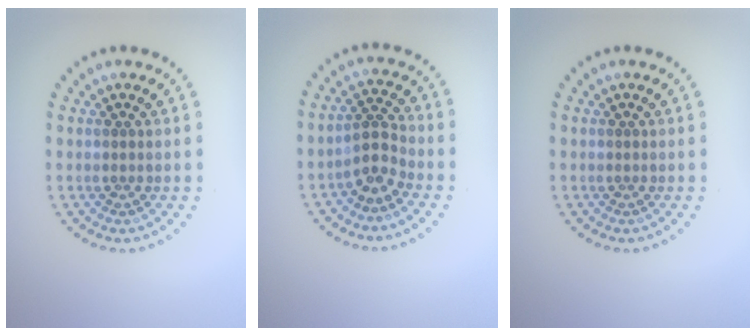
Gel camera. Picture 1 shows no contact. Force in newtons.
{"total": 2.5, "press": 2.0, "slide": 1.5}
{"total": 0.0}